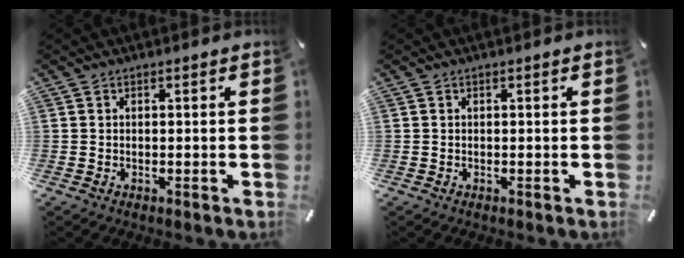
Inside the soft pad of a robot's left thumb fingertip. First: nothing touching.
{"total": 0.0}